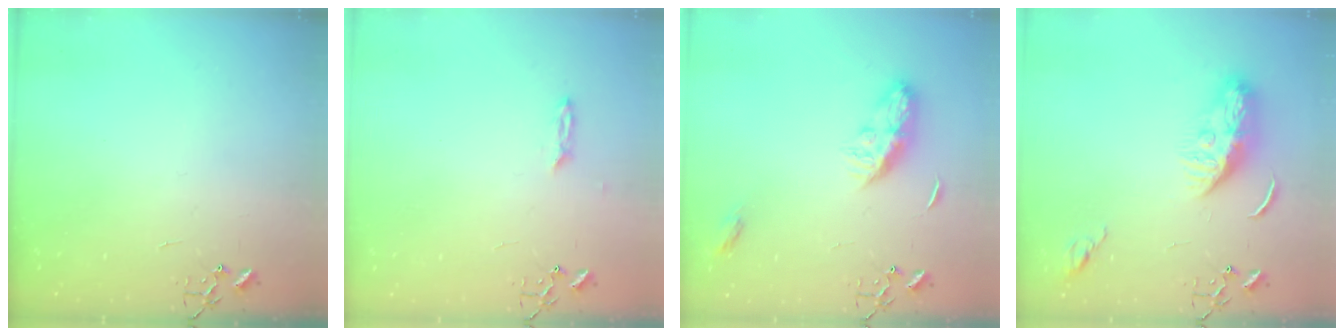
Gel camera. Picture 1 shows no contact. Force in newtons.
{"total": 2.3, "press": 2.2, "slide": 0.4}
{"total": 8.8, "press": 8.8, "slide": 0.0}
{"total": 10.3, "press": 10.2, "slide": 0.9}